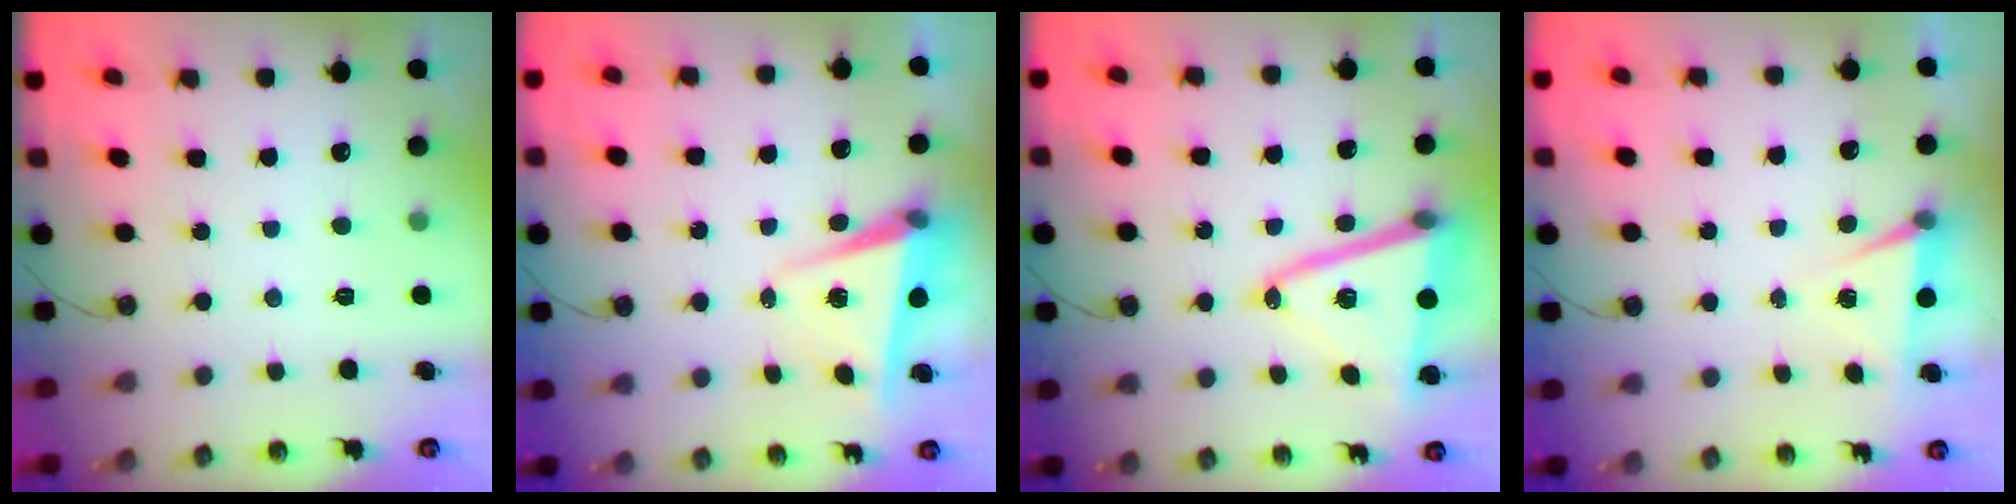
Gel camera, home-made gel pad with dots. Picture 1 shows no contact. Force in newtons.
{"total": 4.8, "press": 4.5, "slide": 1.7}
{"total": 16.9, "press": 16.7, "slide": 2.4}
{"total": 5.0, "press": 2.2, "slide": 4.5}